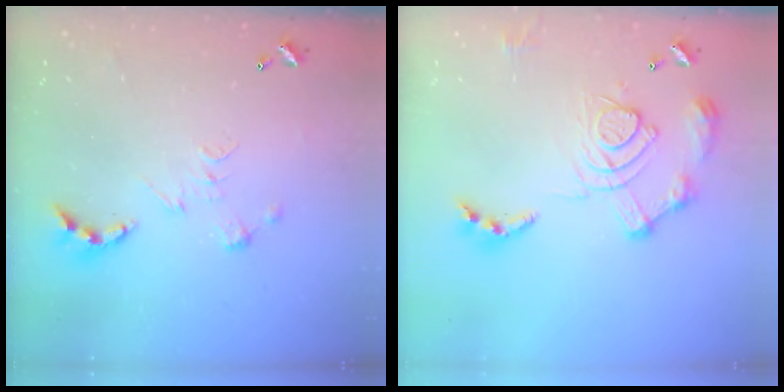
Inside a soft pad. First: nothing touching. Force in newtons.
{"total": 15.6, "press": 15.5, "slide": 1.6}